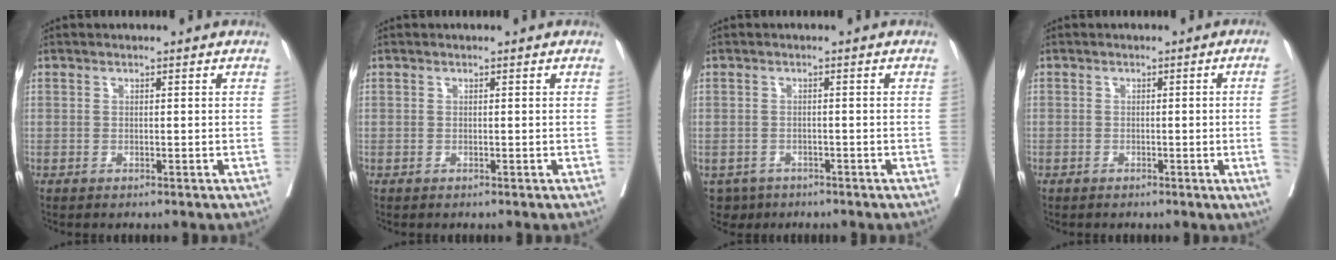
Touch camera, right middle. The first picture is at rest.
{"total": 0.0}
{"total": 4.0, "force": [-2.7, 2.9, 0.3], "torque": [0.000, 0.003, -0.042]}
{"total": 3.4, "force": [-0.6, -1.3, 3.1], "torque": [-0.035, -0.006, -0.008]}